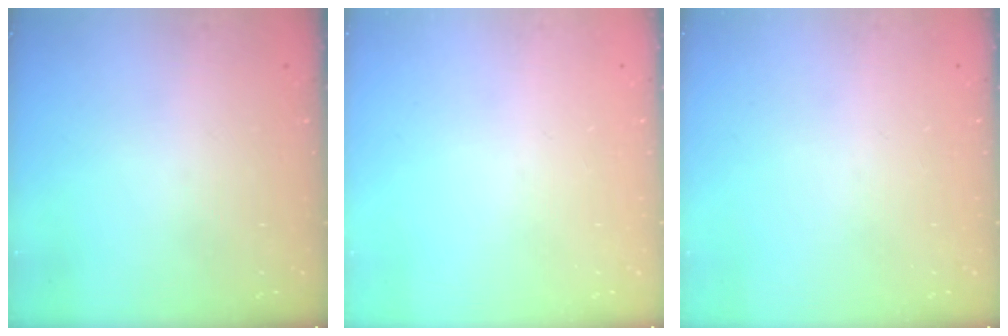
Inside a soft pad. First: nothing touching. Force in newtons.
{"total": 0.0}
{"total": 0.0}